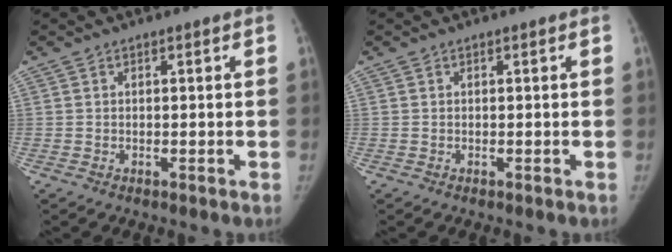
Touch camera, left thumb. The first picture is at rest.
{"total": 0.0}